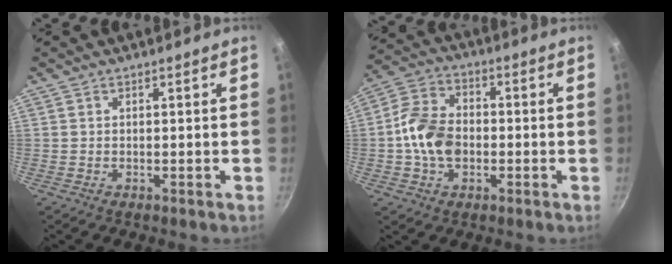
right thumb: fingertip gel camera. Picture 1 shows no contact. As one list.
[{"total": 11.0, "force": [-1.4, 7.7, 7.7], "torque": [-0.133, 0.025, -0.036]}]